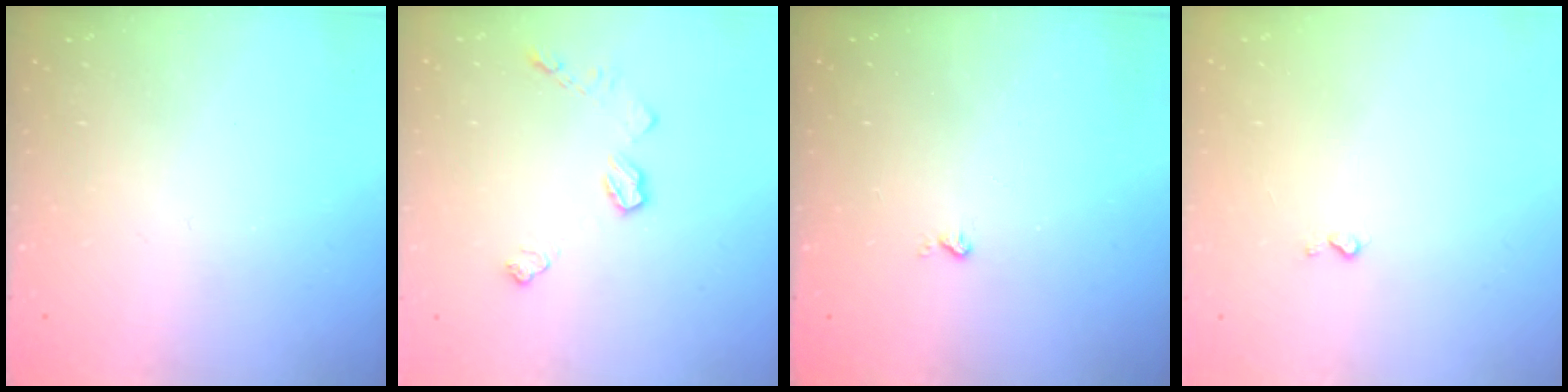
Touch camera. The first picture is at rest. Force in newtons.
{"total": 7.9, "press": 7.9, "slide": 0.3}
{"total": 2.0, "press": 2.0, "slide": 0.4}
{"total": 2.8, "press": 2.7, "slide": 0.4}